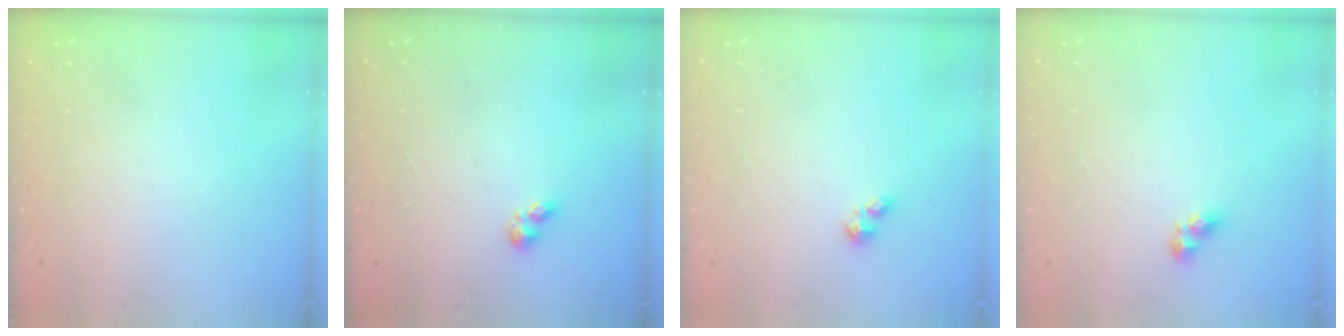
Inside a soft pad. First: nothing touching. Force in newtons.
{"total": 3.3, "press": 3.3, "slide": 0.6}
{"total": 1.6, "press": 1.5, "slide": 0.4}
{"total": 5.7, "press": 5.7, "slide": 0.6}